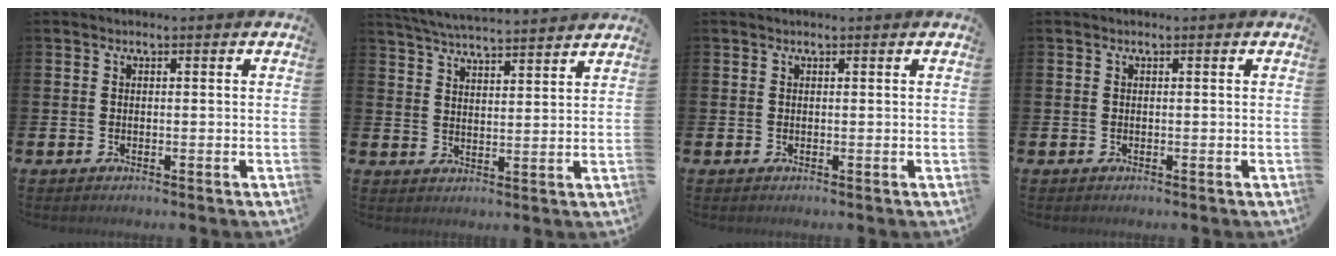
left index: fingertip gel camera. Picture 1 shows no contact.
{"total": 5.2, "force": [5.2, -0.1, 0.8], "torque": [-0.034, -0.033, 0.091]}
{"total": 0.0}
{"total": 0.0}